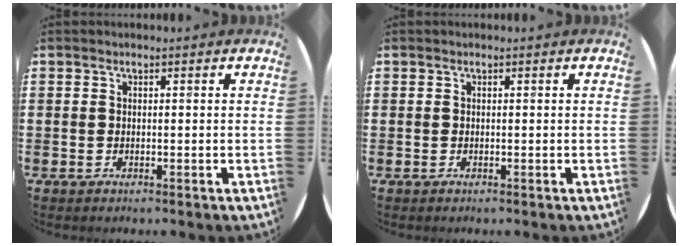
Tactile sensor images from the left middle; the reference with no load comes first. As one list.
[{"total": 0.0}]